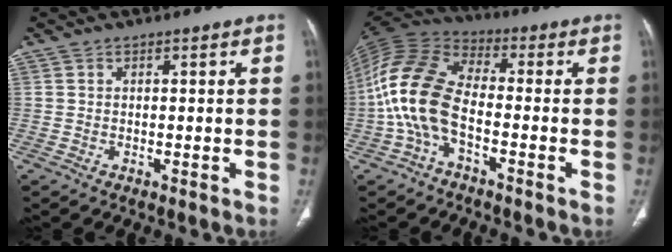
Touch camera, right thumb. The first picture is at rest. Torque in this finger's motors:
{"motor_torque": [-0.19, 1.24, 2.20, -0.55, 0.59]}